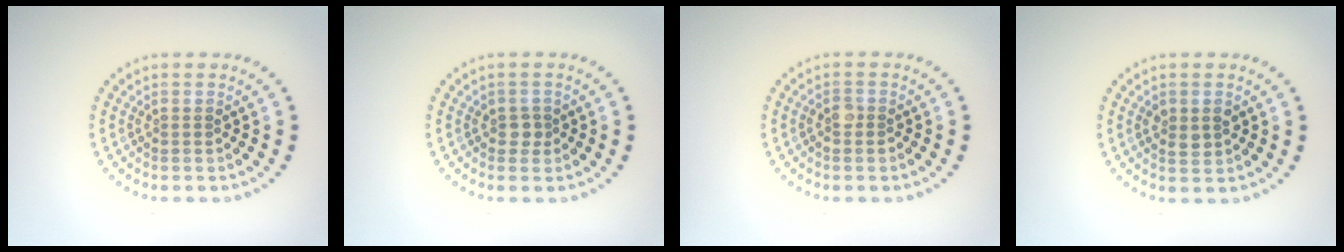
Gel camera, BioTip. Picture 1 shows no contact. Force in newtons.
{"total": 1.1, "press": 1.0, "slide": 0.6}
{"total": 1.0, "press": 0.9, "slide": 0.5}
{"total": 1.7, "press": 1.7, "slide": 0.2}